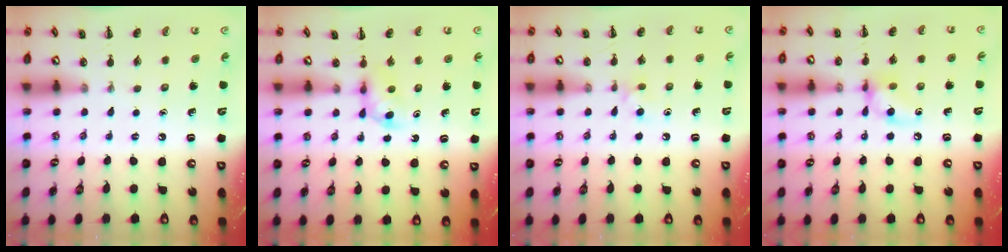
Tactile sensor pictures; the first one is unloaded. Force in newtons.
{"total": 3.6, "press": 3.3, "slide": 1.5}
{"total": 4.1, "press": 3.8, "slide": 1.6}
{"total": 7.8, "press": 7.7, "slide": 0.9}